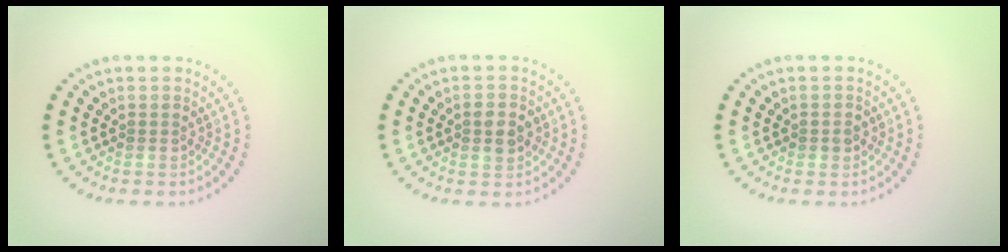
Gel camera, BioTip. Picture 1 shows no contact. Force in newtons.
{"total": 2.7, "press": 2.7, "slide": 0.2}
{"total": 1.0, "press": 0.9, "slide": 0.4}